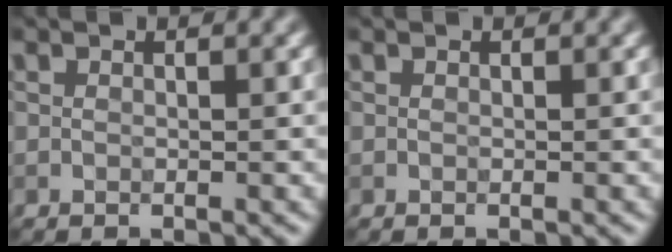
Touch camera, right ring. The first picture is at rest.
{"total": 0.0}